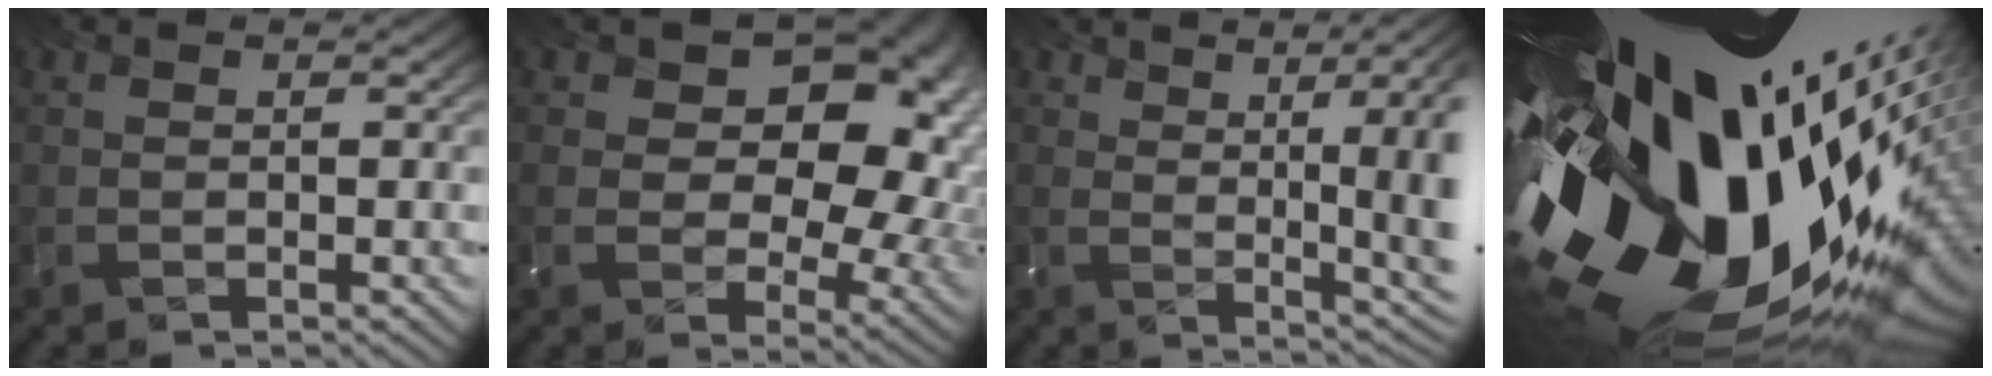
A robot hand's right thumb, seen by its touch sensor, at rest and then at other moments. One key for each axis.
{"total": 14.6, "fx": 3.8, "fy": 10.7, "fz": 9.3, "tx": -0.128, "ty": 0.001, "tz": 0.096}
{"total": 11.2, "fx": 2.4, "fy": 4.0, "fz": 10.2, "tx": -0.148, "ty": 0.012, "tz": 0.064}
{"total": 19.0, "fx": -0.4, "fy": 10.3, "fz": 16.0, "tx": -0.289, "ty": -0.066, "tz": 0.004}